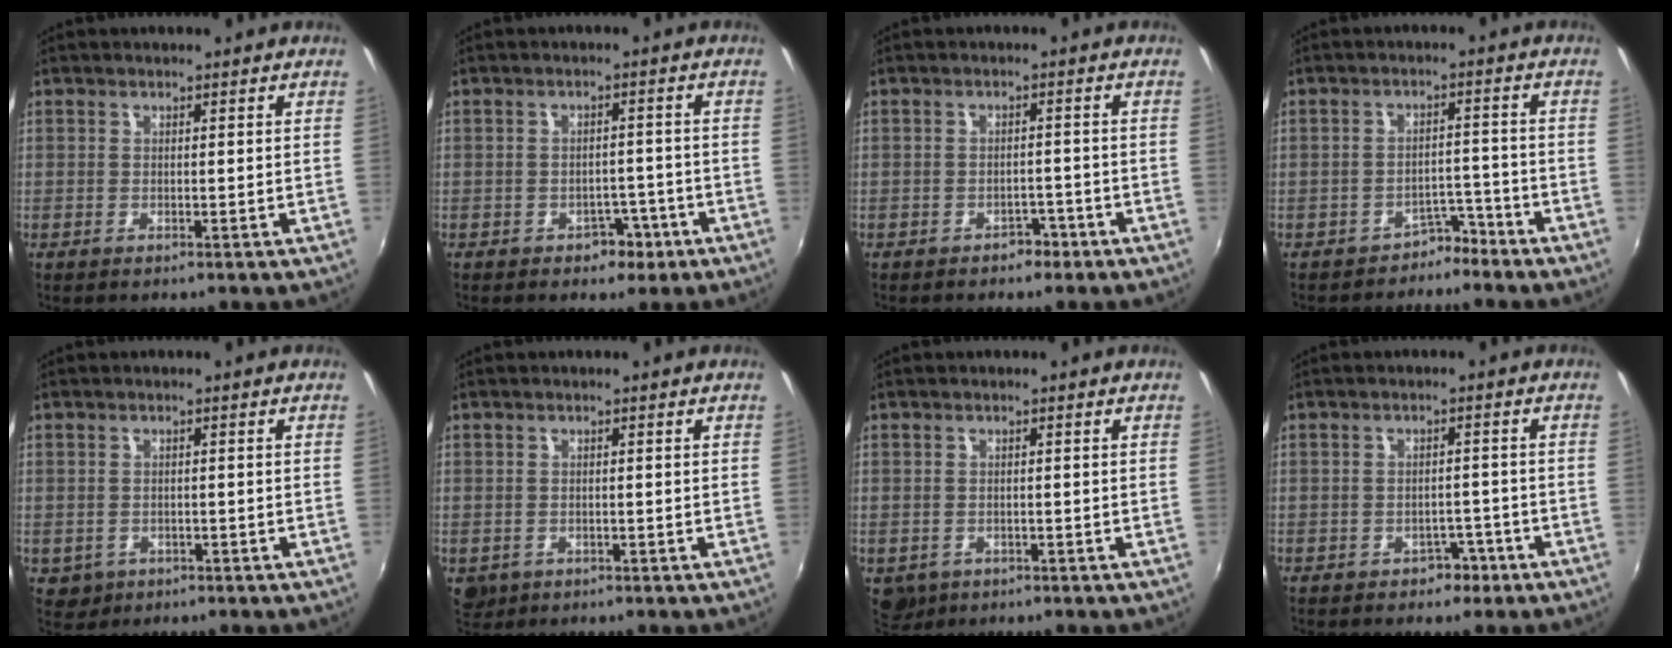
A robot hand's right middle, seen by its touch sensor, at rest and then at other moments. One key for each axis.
{"total": 4.1, "fx": -2.4, "fy": 2.9, "fz": 1.5, "tx": -0.032, "ty": 0.006, "tz": -0.023}
{"total": 2.8, "fx": -2.0, "fy": 1.7, "fz": 0.8, "tx": -0.019, "ty": 0.004, "tz": -0.025}
{"total": 4.2, "fx": -3.6, "fy": 2.2, "fz": 0.4, "tx": -0.007, "ty": 0.020, "tz": -0.052}
{"total": 3.3, "fx": -1.0, "fy": 2.9, "fz": 1.1, "tx": -0.029, "ty": -0.003, "tz": -0.006}
{"total": 3.1, "fx": -1.0, "fy": 2.7, "fz": 1.3, "tx": -0.029, "ty": -0.006, "tz": -0.010}
{"total": 3.6, "fx": -1.4, "fy": 2.9, "fz": 1.5, "tx": -0.033, "ty": -0.009, "tz": -0.016}
{"total": 3.4, "fx": -2.2, "fy": 2.4, "fz": 0.9, "tx": -0.021, "ty": 0.007, "tz": -0.023}